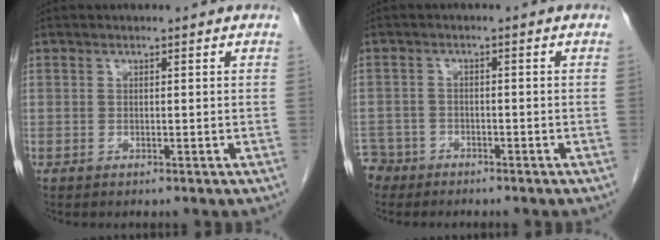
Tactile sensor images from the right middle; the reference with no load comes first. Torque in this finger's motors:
{"motor_torque": [1.08, -1.06, 0.42, -0.06]}